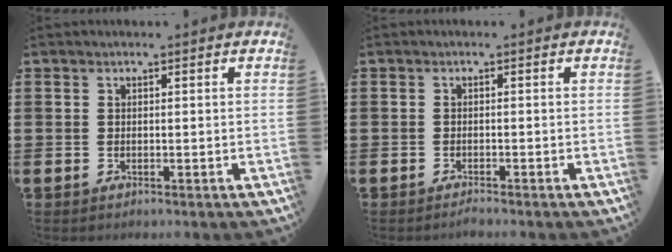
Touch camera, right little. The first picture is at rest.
{"total": 0.7, "force": [-0.6, 0.0, 0.3], "torque": [-0.006, -0.003, -0.012]}